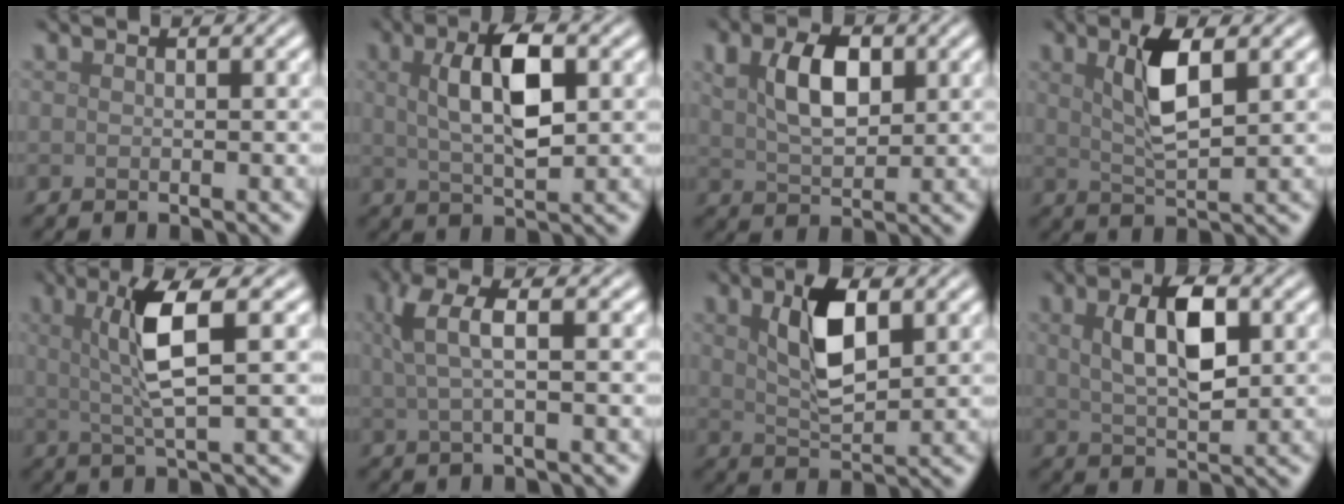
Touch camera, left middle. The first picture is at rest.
{"total": 6.0, "force": [1.4, 2.2, 5.4], "torque": [-0.101, 0.007, 0.024]}
{"total": 4.8, "force": [1.4, 2.6, 3.7], "torque": [-0.075, 0.006, 0.026]}
{"total": 4.6, "force": [1.6, 1.4, 4.1], "torque": [-0.082, 0.004, 0.027]}
{"total": 5.0, "force": [1.2, 0.7, 4.8], "torque": [-0.094, 0.006, 0.025]}
{"total": 3.9, "force": [1.0, 1.1, 3.6], "torque": [-0.069, 0.007, 0.018]}
{"total": 5.7, "force": [1.8, 2.6, 4.7], "torque": [-0.099, 0.005, 0.033]}
{"total": 5.5, "force": [1.4, 2.4, 4.8], "torque": [-0.092, 0.005, 0.025]}